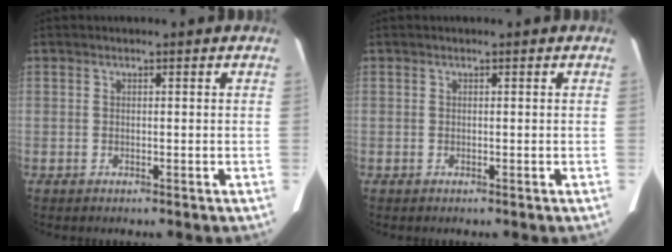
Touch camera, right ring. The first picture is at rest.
{"total": 0.0}